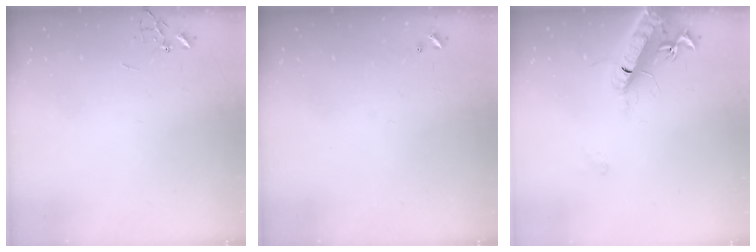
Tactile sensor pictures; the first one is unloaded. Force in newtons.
{"total": 0.0}
{"total": 17.2, "press": 16.5, "slide": 4.6}